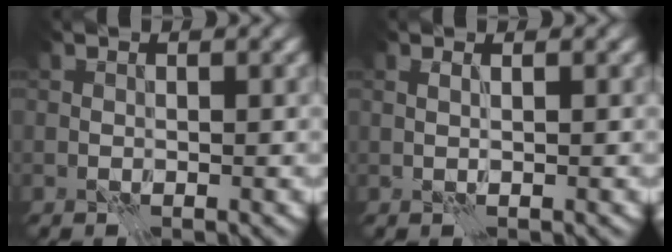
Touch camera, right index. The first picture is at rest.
{"total": 1.2, "force": [1.0, -0.7, 0.2], "torque": [-0.001, -0.003, 0.017]}